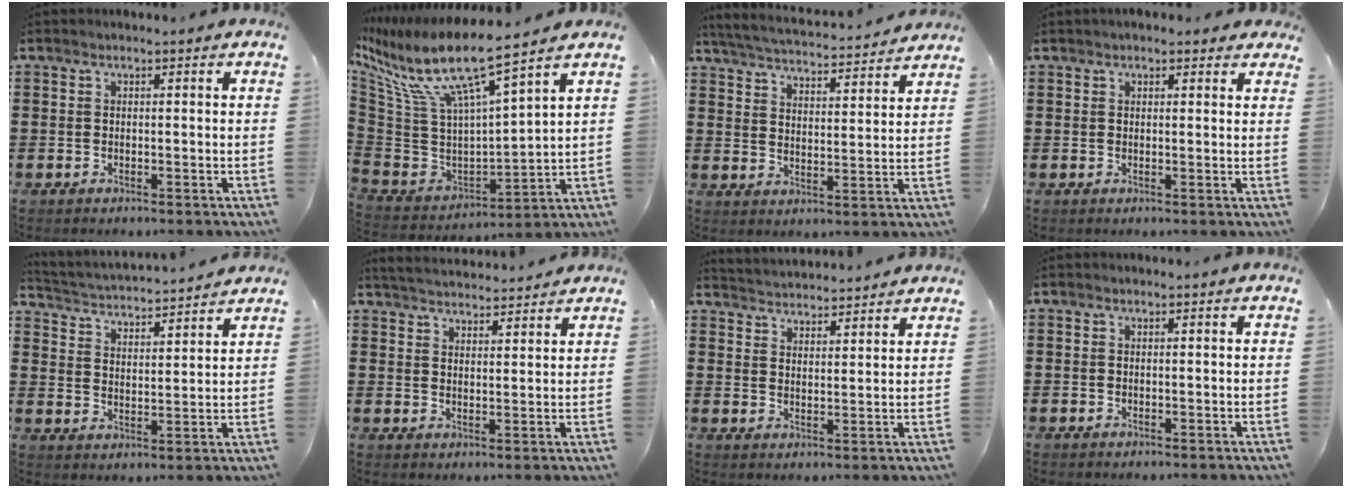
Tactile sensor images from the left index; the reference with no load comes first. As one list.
[{"total": 11.2, "force": [6.9, 1.8, 8.6], "torque": [-0.201, -0.055, 0.109]}, {"total": 4.1, "force": [4.1, -0.3, 0.7], "torque": [-0.038, -0.036, 0.063]}, {"total": 1.9, "force": [1.6, 0.8, 0.7], "torque": [-0.017, 0.008, 0.029]}, {"total": 3.0, "force": [3.0, -0.4, 0.1], "torque": [-0.022, -0.030, 0.044]}, {"total": 3.6, "force": [3.6, 0.0, 0.3], "torque": [-0.018, -0.016, 0.064]}, {"total": 3.3, "force": [3.3, -0.2, -0.5], "torque": [-0.004, -0.019, 0.057]}, {"total": 0.0}]